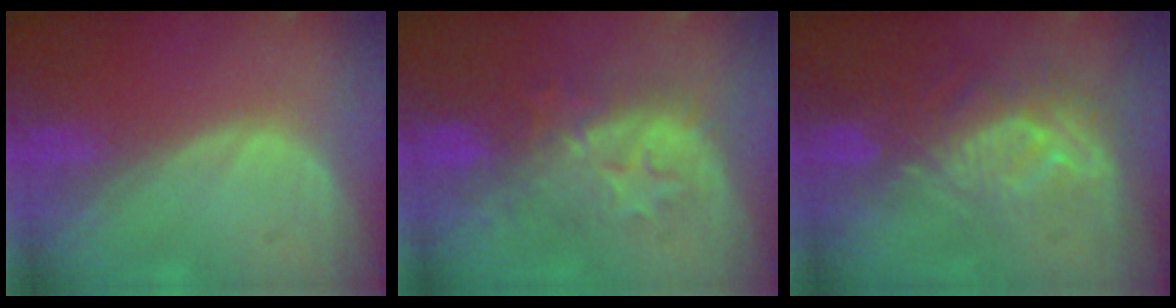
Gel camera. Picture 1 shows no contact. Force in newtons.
{"total": 8.2, "press": 8.1, "slide": 0.8}
{"total": 9.5, "press": 8.3, "slide": 4.6}